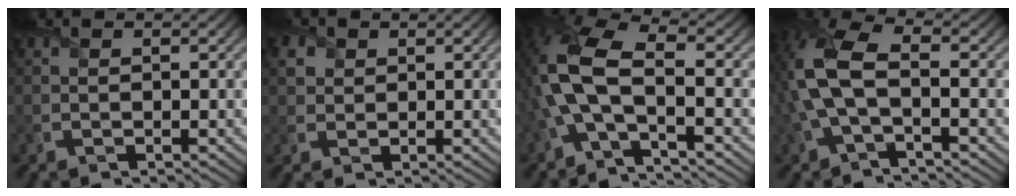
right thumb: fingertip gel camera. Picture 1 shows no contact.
{"total": 2.0, "force": [0.9, 1.6, 0.6], "torque": [-0.020, 0.002, 0.016]}
{"total": 11.2, "force": [-1.5, 4.7, 10.0], "torque": [-0.248, 0.009, -0.050]}
{"total": 8.9, "force": [-0.5, 4.2, 7.8], "torque": [-0.198, 0.014, -0.021]}